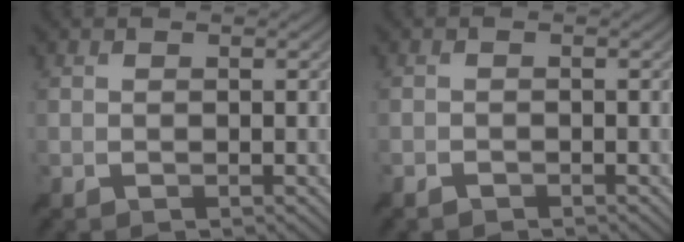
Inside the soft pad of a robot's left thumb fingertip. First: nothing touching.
{"total": 1.1, "force": [-0.9, 0.4, 0.3], "torque": [-0.006, -0.002, -0.018]}